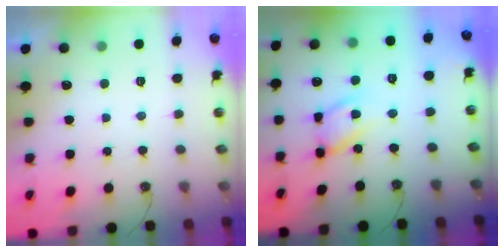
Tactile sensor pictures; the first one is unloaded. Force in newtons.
{"total": 12.5, "press": 12.5, "slide": 1.1}